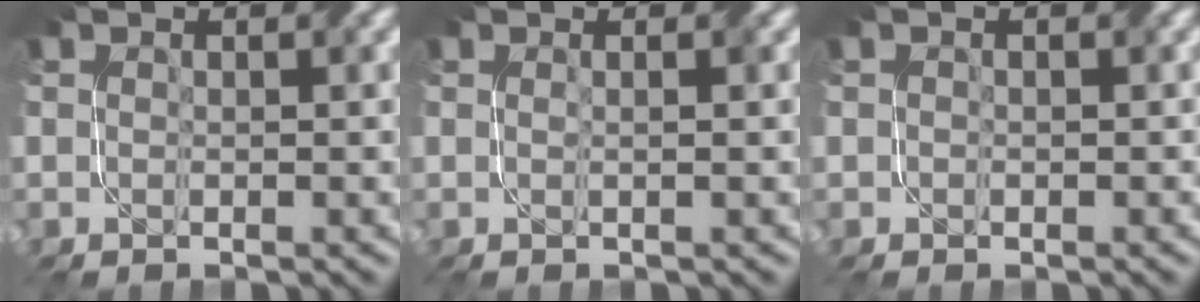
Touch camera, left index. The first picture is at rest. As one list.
[{"total": 0.8, "force": [0.1, 0.0, 0.8], "torque": [-0.012, 0.002, -0.005]}, {"total": 0.6, "force": [0.3, 0.5, 0.1], "torque": [-0.001, -0.002, -0.003]}]